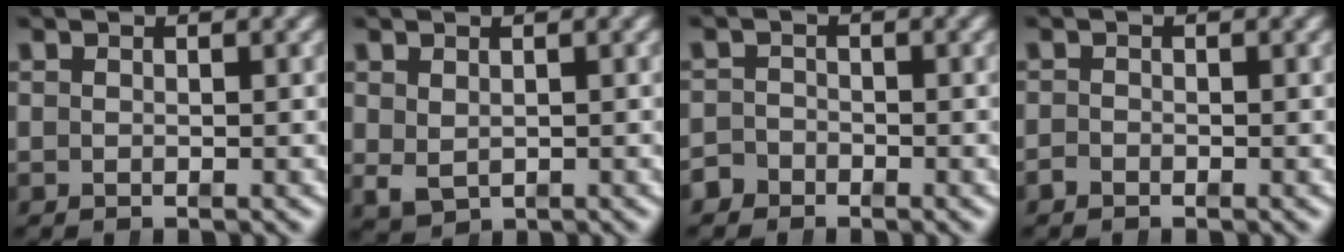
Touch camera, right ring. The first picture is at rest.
{"total": 1.4, "force": [0.0, 1.0, 1.0], "torque": [-0.021, -0.017, 0.018]}
{"total": 2.3, "force": [-2.0, 1.2, -0.1], "torque": [0.003, -0.013, -0.034]}
{"total": 1.0, "force": [-0.9, 0.3, -0.1], "torque": [0.002, -0.009, -0.014]}